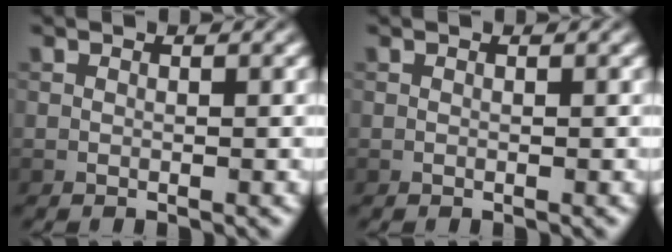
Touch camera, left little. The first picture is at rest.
{"total": 0.0}